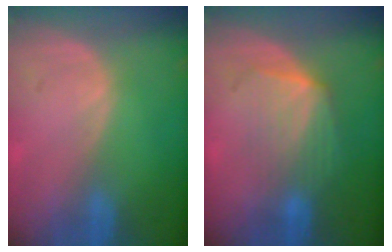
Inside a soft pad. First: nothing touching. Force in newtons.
{"total": 7.1, "press": 6.5, "slide": 2.9}